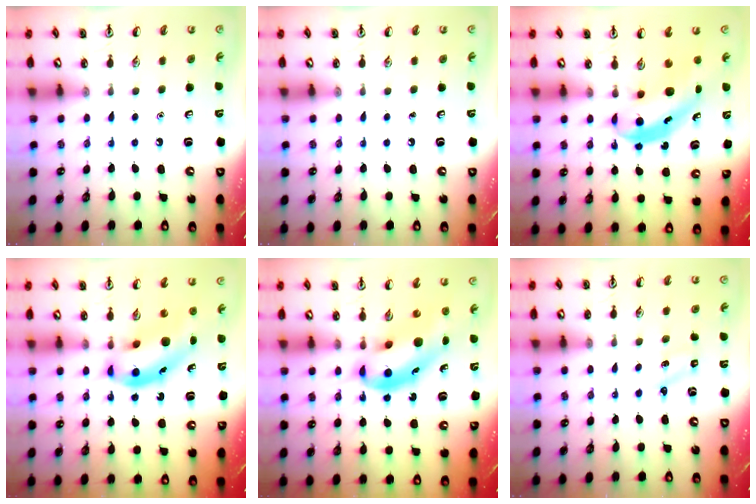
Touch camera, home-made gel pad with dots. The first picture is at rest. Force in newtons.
{"total": 0.0}
{"total": 6.3, "press": 6.2, "slide": 1.3}
{"total": 11.5, "press": 11.0, "slide": 3.1}
{"total": 9.3, "press": 8.9, "slide": 2.6}
{"total": 1.4, "press": 1.3, "slide": 0.6}